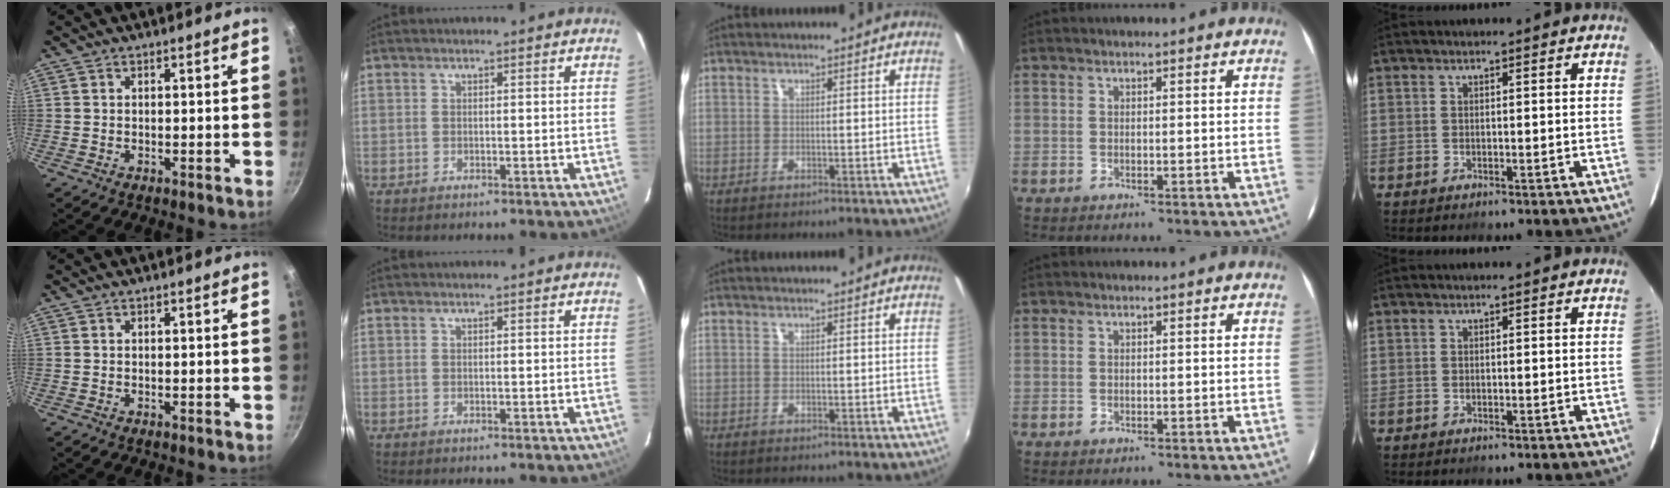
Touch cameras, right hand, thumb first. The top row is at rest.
{}